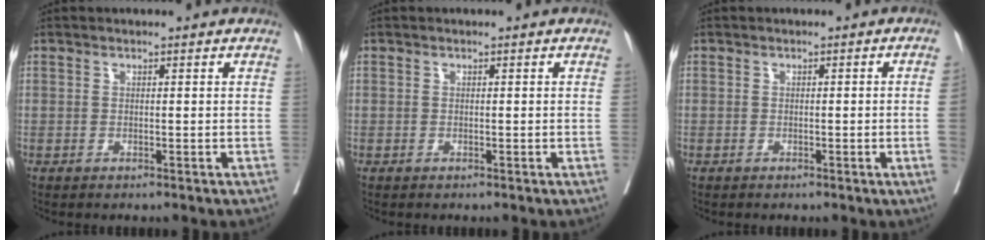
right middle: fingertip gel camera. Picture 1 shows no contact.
{"total": 0.0}
{"total": 2.4, "force": [-0.4, -0.6, 2.3], "torque": [-0.032, 0.000, -0.002]}